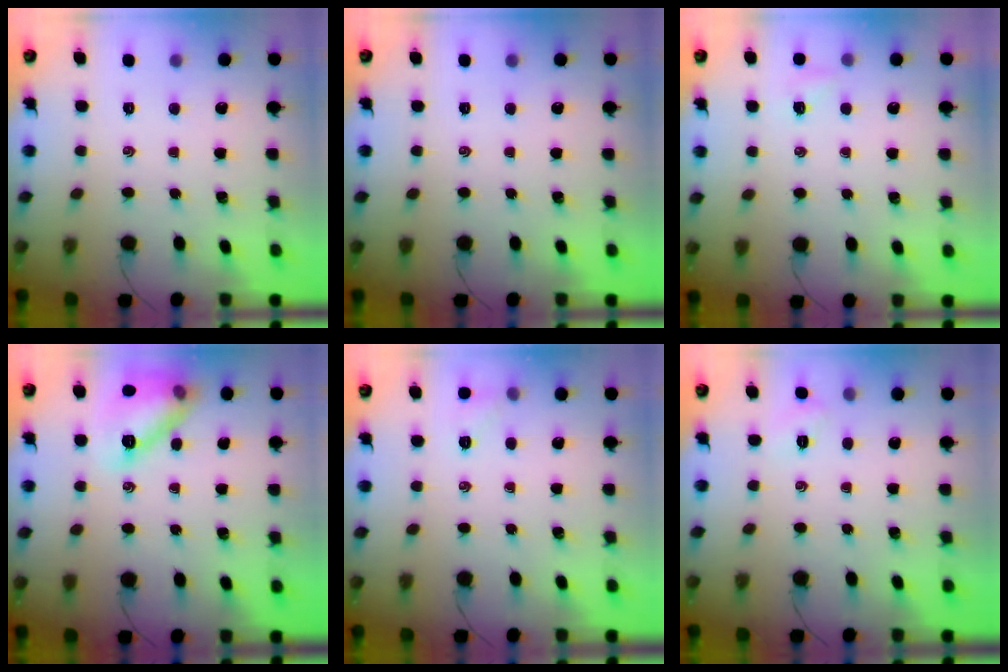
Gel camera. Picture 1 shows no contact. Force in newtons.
{"total": 0.0}
{"total": 3.2, "press": 3.1, "slide": 0.8}
{"total": 13.3, "press": 13.3, "slide": 0.5}
{"total": 5.6, "press": 5.4, "slide": 1.4}
{"total": 2.8, "press": 2.7, "slide": 0.8}